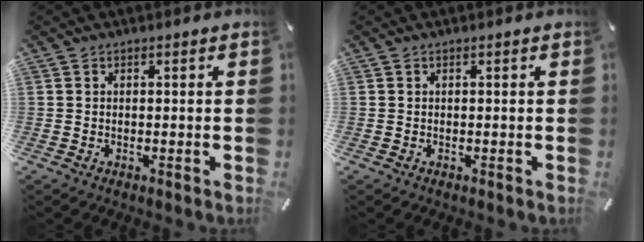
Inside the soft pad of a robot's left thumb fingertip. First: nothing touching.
{"total": 0.0}